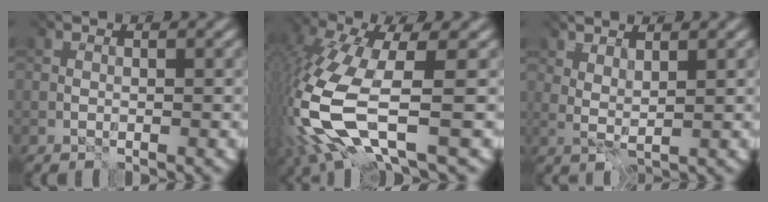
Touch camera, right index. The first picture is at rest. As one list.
[{"total": 10.3, "force": [-2.8, 3.6, 9.2], "torque": [-0.236, -0.022, -0.057]}, {"total": 1.8, "force": [1.6, -0.1, 0.7], "torque": [-0.019, -0.003, 0.033]}]